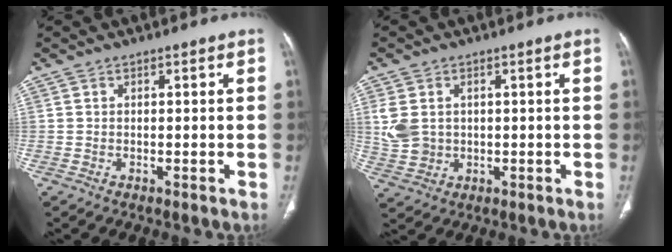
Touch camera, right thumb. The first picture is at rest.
{"total": 6.3, "force": [1.1, 5.0, 3.8], "torque": [-0.077, -0.001, 0.033]}